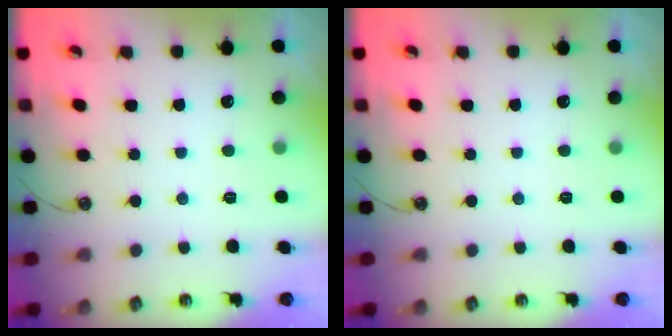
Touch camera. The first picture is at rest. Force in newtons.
{"total": 0.0}